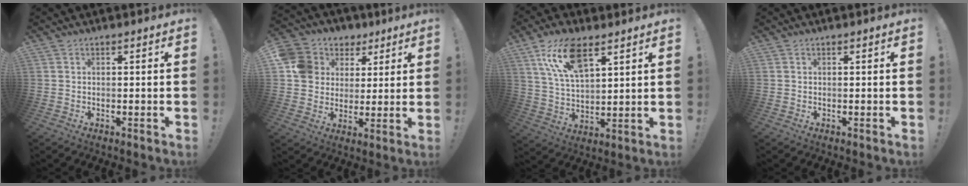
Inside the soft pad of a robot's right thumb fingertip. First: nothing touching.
{"total": 11.7, "force": [3.4, 10.5, 3.7], "torque": [-0.041, -0.010, 0.072]}
{"total": 14.1, "force": [8.2, 5.9, 9.8], "torque": [-0.187, -0.025, 0.146]}
{"total": 0.0}